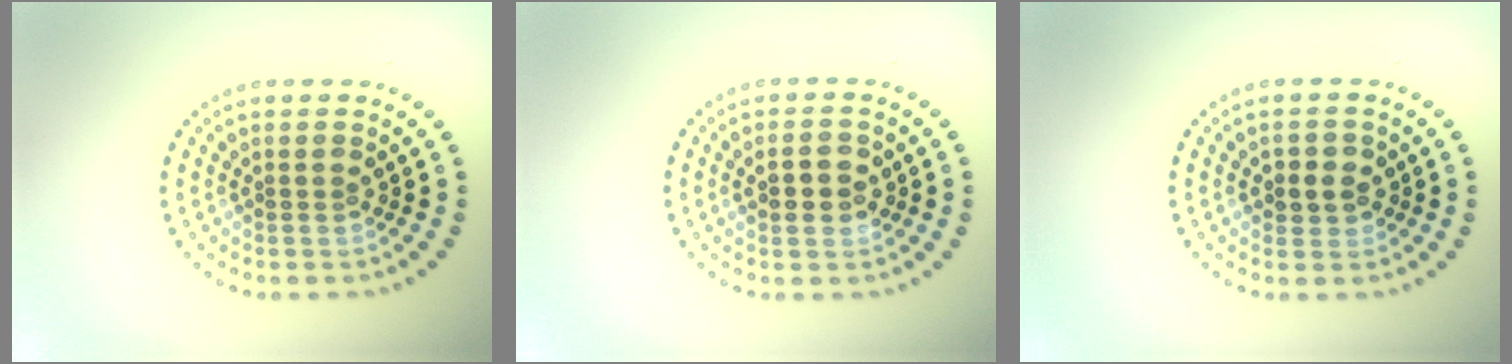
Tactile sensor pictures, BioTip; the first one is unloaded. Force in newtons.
{"total": 2.7, "press": 2.7, "slide": 0.2}
{"total": 2.2, "press": 2.1, "slide": 0.5}